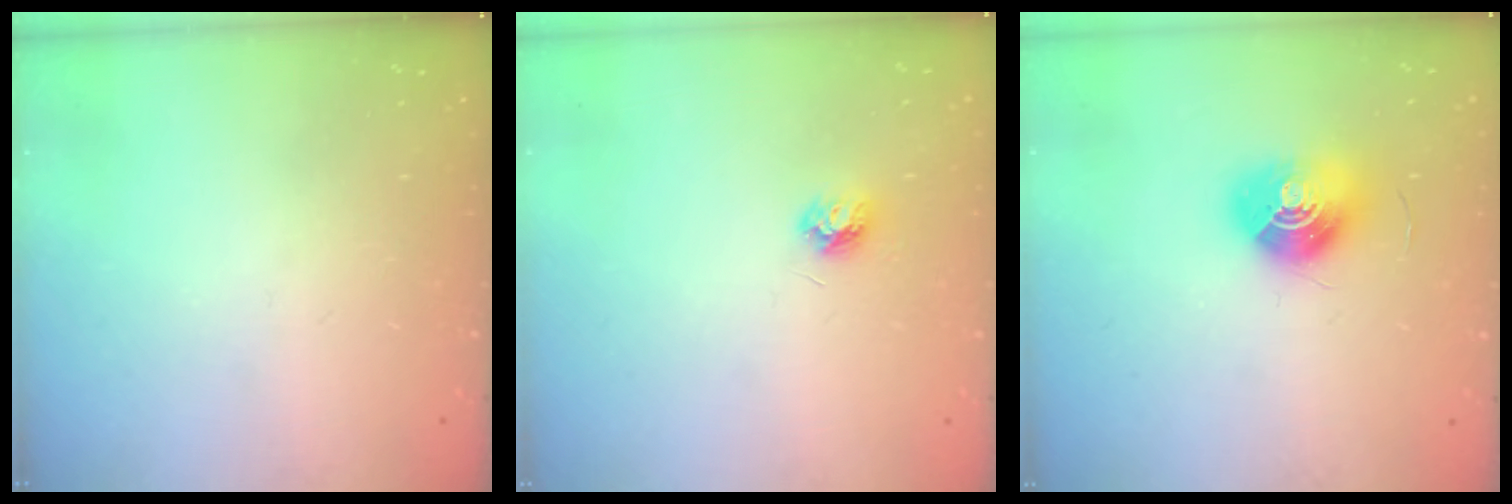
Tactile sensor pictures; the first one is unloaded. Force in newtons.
{"total": 4.7, "press": 4.7, "slide": 0.6}
{"total": 11.1, "press": 11.1, "slide": 0.2}